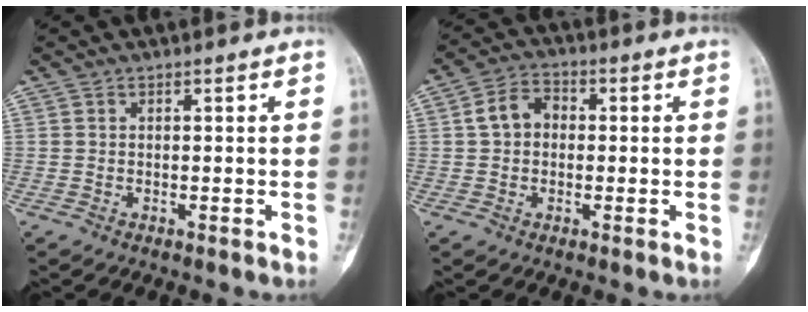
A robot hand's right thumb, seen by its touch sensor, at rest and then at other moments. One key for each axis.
{"total": 5.9, "fx": 0.4, "fy": 4.5, "fz": 3.7, "tx": -0.057, "ty": 0.020, "tz": -0.002}